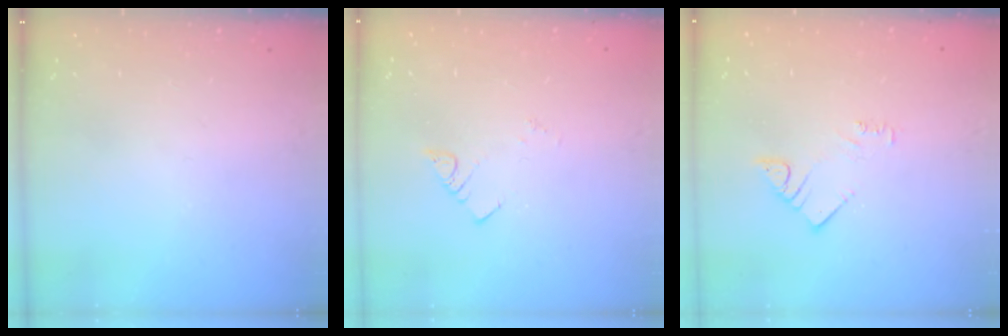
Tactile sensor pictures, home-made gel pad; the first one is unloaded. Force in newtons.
{"total": 1.9, "press": 1.9, "slide": 0.1}
{"total": 3.3, "press": 3.2, "slide": 0.6}